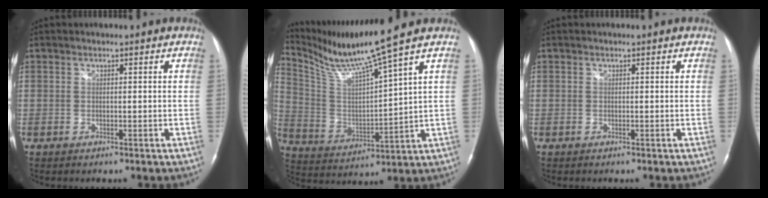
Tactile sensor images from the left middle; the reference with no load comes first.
{"total": 12.0, "force": [10.0, -3.1, 5.8], "torque": [-0.120, -0.020, 0.199]}
{"total": 0.0}